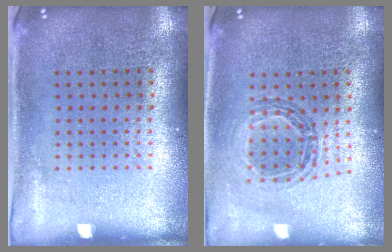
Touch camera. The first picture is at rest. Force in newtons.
{"total": 0.9, "press": 0.9, "slide": 0.1}